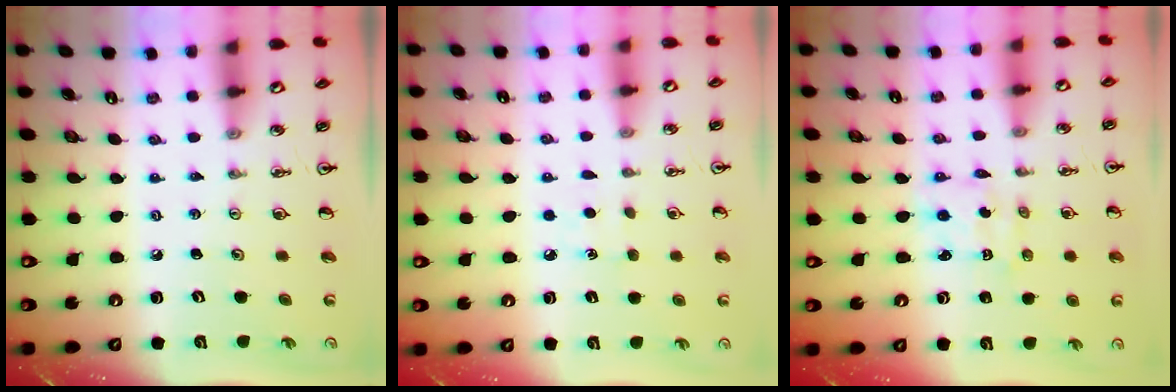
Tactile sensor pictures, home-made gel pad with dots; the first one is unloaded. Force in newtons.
{"total": 4.0, "press": 4.0, "slide": 0.4}
{"total": 2.3, "press": 2.3, "slide": 0.1}